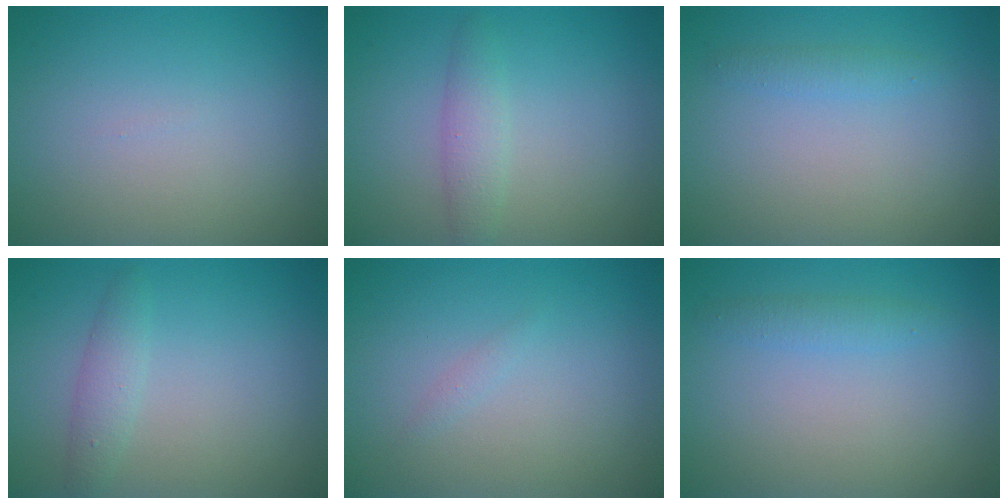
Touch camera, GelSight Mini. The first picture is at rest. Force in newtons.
{"total": 2.0, "press": 2.0, "slide": 0.1}
{"total": 1.1, "press": 1.1, "slide": 0.1}
{"total": 1.7, "press": 1.7, "slide": 0.1}
{"total": 0.5, "press": 0.5, "slide": 0.0}
{"total": 1.3, "press": 1.3, "slide": 0.0}